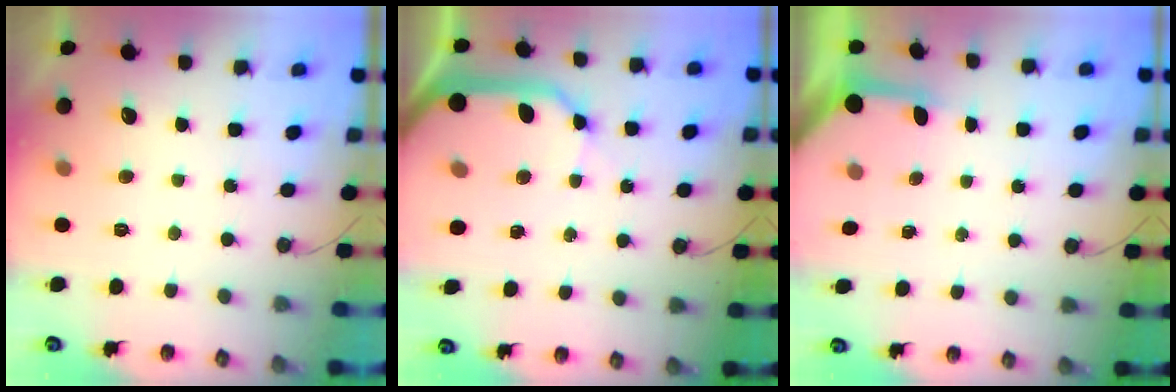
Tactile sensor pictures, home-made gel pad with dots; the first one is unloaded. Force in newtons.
{"total": 14.1, "press": 14.0, "slide": 1.8}
{"total": 3.5, "press": 3.5, "slide": 0.4}